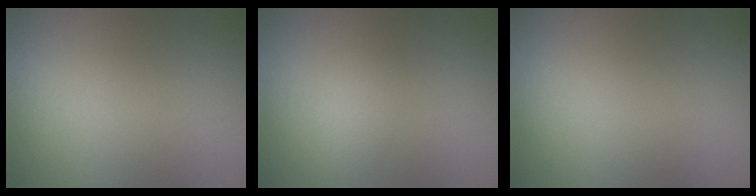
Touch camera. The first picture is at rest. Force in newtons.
{"total": 1.4, "press": 1.4, "slide": 0.0}
{"total": 0.0}